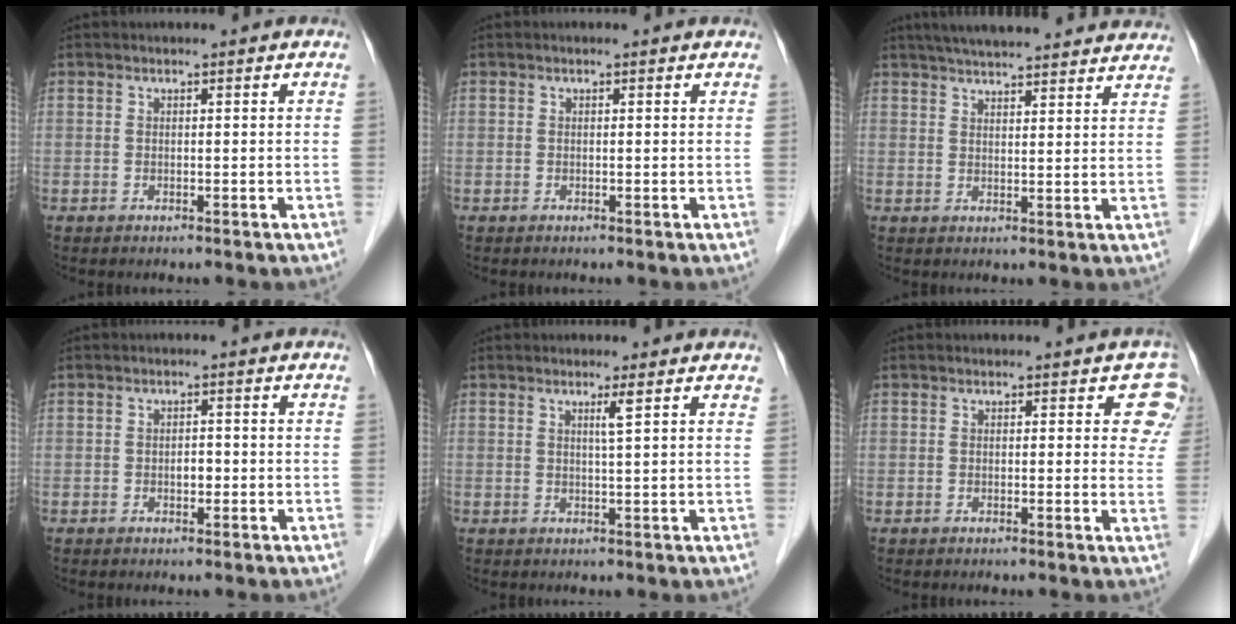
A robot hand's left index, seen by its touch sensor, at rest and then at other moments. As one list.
[{"total": 0.0}, {"total": 21.0, "force": [19.0, 2.9, 8.4], "torque": [-0.127, 0.024, 0.245]}, {"total": 1.5, "force": [-0.6, 0.9, 1.1], "torque": [-0.016, 0.000, -0.009]}, {"total": 2.4, "force": [1.3, -0.4, 1.9], "torque": [-0.029, 0.000, 0.021]}, {"total": 4.1, "force": [2.7, 2.6, 1.6], "torque": [0.015, -0.012, 0.007]}]